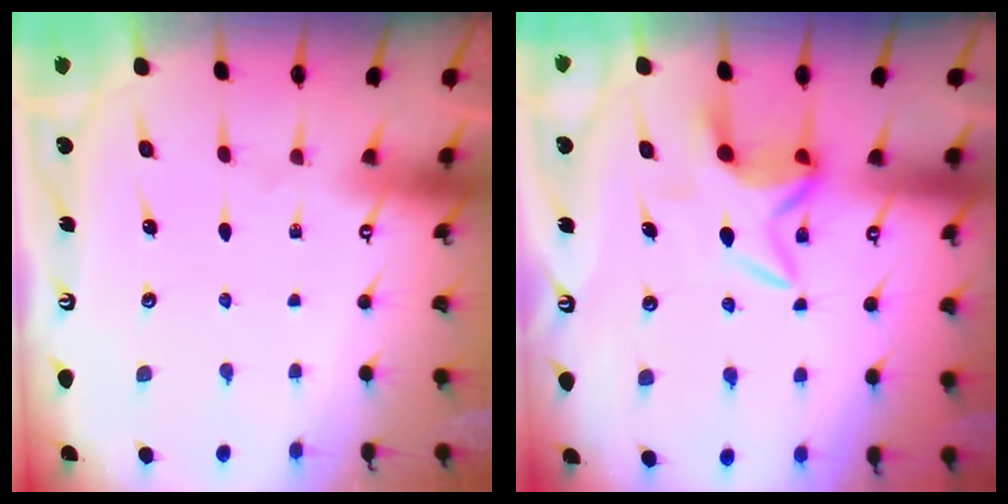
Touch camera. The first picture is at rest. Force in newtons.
{"total": 6.9, "press": 6.9, "slide": 0.5}